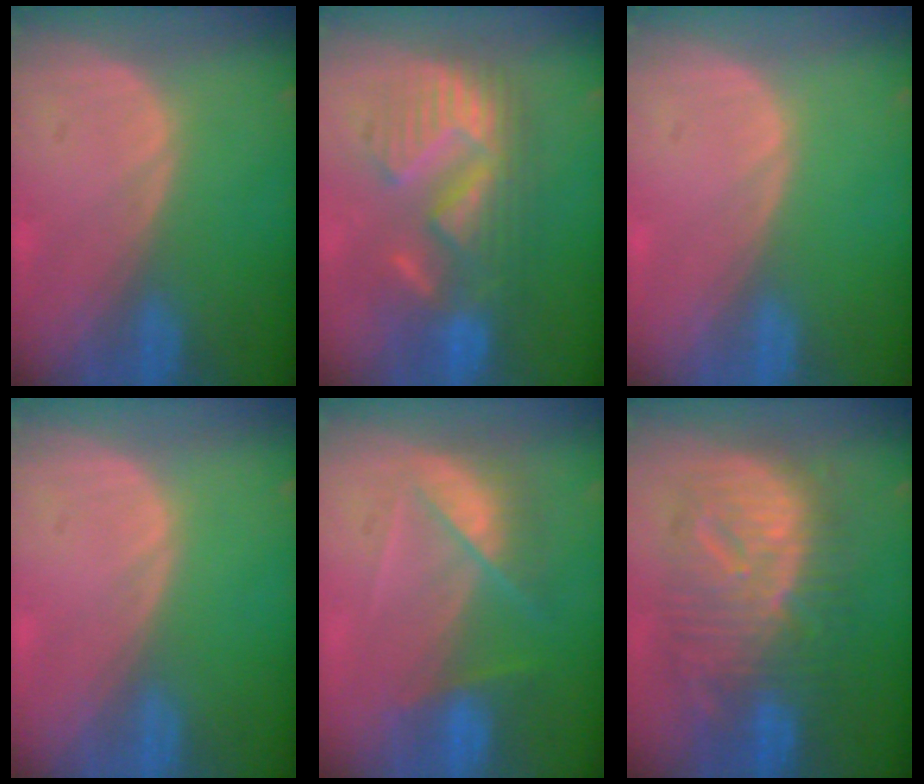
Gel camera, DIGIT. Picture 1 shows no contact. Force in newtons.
{"total": 10.1, "press": 10.0, "slide": 0.6}
{"total": 0.0}
{"total": 0.0}
{"total": 7.4, "press": 6.5, "slide": 3.4}
{"total": 12.5, "press": 12.4, "slide": 1.1}